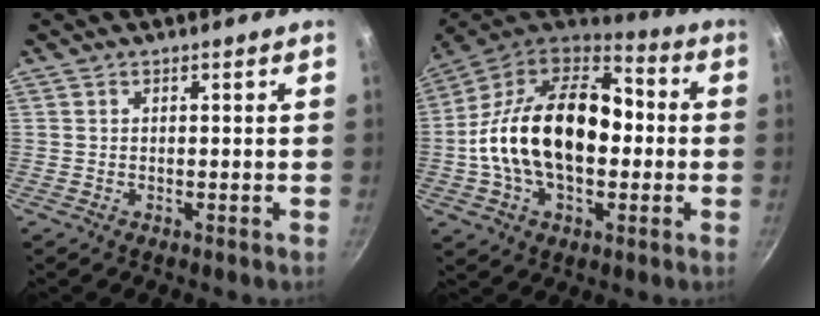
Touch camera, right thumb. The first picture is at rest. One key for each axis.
{"total": 24.6, "fx": -0.9, "fy": 15.5, "fz": 19.1, "tx": -0.308, "ty": 0.043, "tz": -0.027}